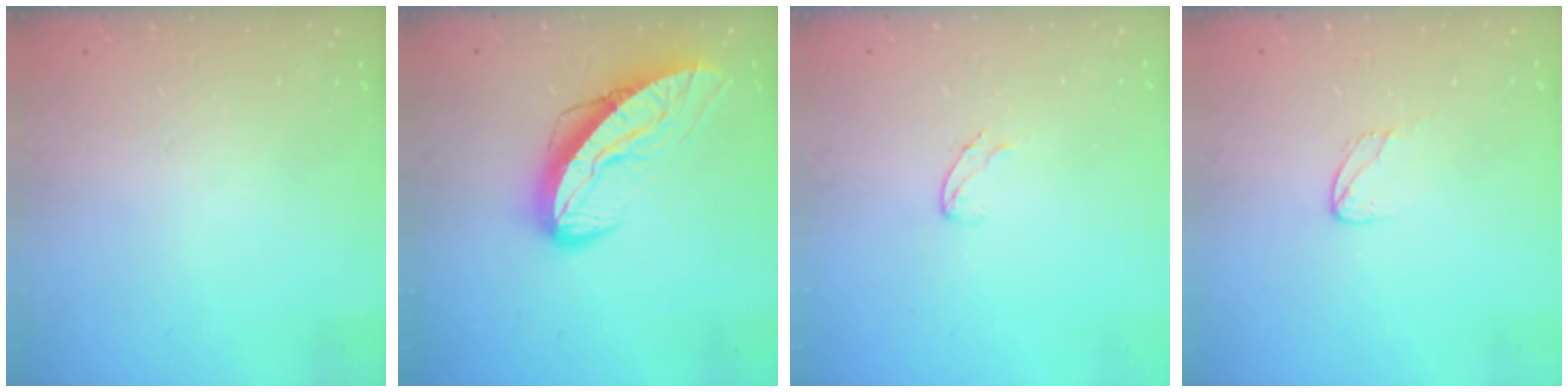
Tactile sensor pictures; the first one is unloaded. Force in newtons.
{"total": 10.6, "press": 10.6, "slide": 0.9}
{"total": 5.3, "press": 5.3, "slide": 0.6}
{"total": 2.9, "press": 2.9, "slide": 0.2}